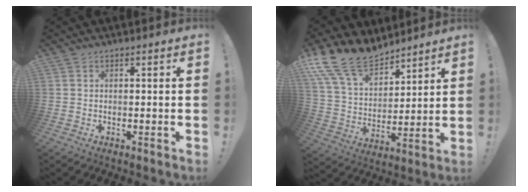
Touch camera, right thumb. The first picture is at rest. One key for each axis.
{"total": 16.8, "fx": 13.2, "fy": 8.0, "fz": 6.5, "tx": -0.139, "ty": -0.095, "tz": 0.251}